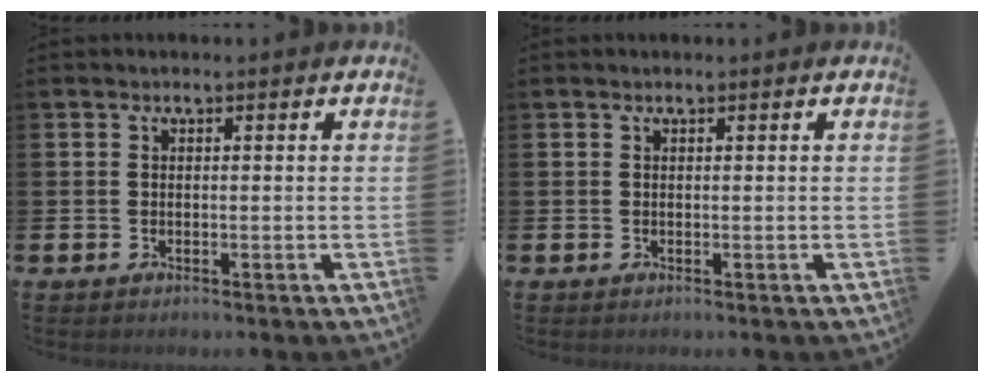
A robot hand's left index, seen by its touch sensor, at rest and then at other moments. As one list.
[{"total": 0.0}]